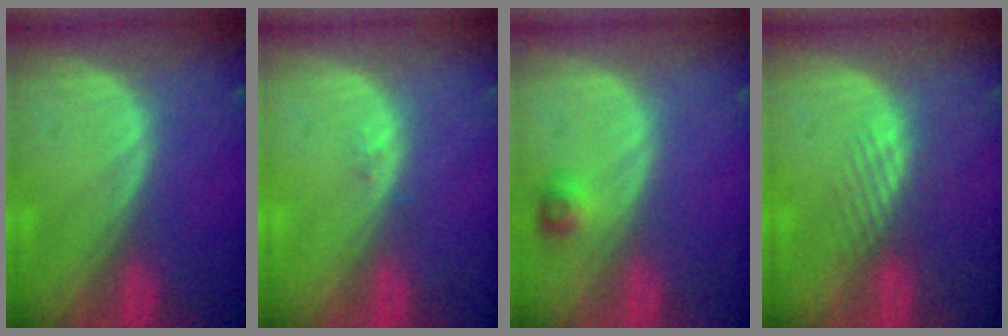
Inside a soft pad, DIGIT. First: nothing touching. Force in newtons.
{"total": 0.8, "press": 0.6, "slide": 0.5}
{"total": 2.3, "press": 2.2, "slide": 0.7}
{"total": 2.9, "press": 2.3, "slide": 1.8}